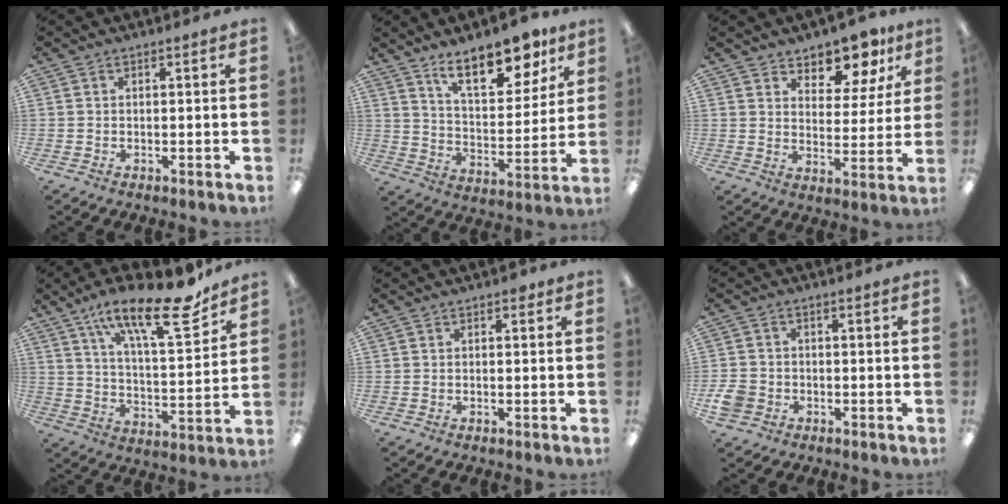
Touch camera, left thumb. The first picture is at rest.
{"total": 17.0, "force": [11.9, 7.1, 9.9], "torque": [-0.141, -0.064, 0.200]}
{"total": 10.5, "force": [8.9, 4.6, 3.0], "torque": [-0.043, -0.067, 0.162]}
{"total": 21.6, "force": [14.9, 6.6, 14.1], "torque": [-0.219, -0.090, 0.243]}
{"total": 0.7, "force": [0.4, 0.4, 0.4], "torque": [-0.001, -0.001, 0.005]}
{"total": 4.0, "force": [-1.7, 3.3, 1.5], "torque": [-0.035, 0.005, -0.033]}